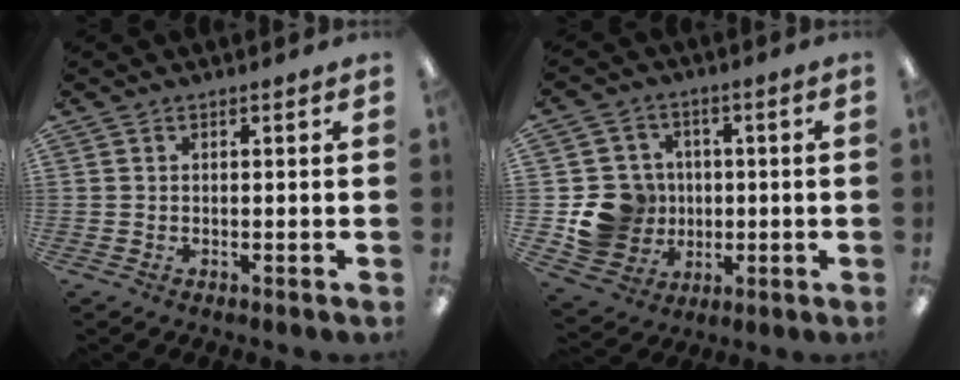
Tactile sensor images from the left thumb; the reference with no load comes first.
{"total": 11.7, "force": [-1.4, 11.2, 3.1], "torque": [-0.062, 0.018, -0.010]}